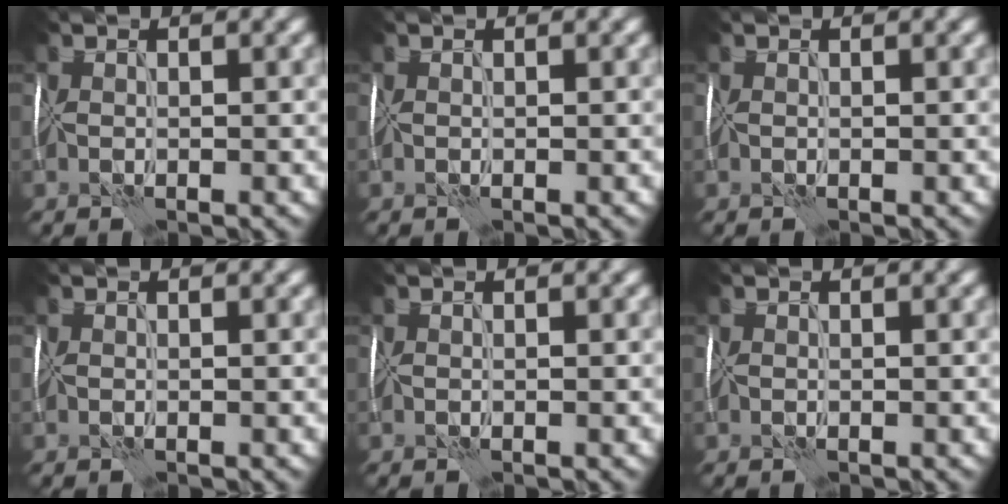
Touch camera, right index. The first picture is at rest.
{"total": 0.0}
{"total": 0.0}
{"total": 0.0}
{"total": 0.0}
{"total": 0.0}